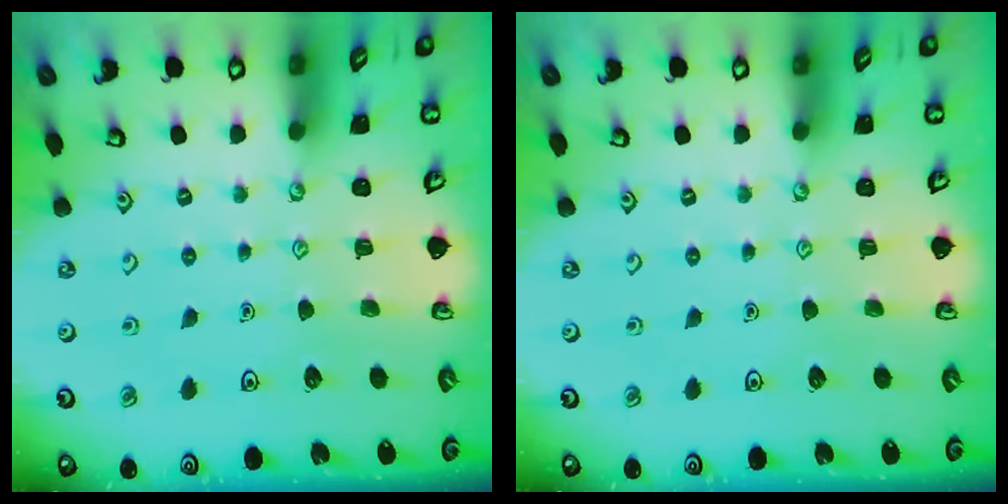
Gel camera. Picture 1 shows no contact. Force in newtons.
{"total": 0.0}